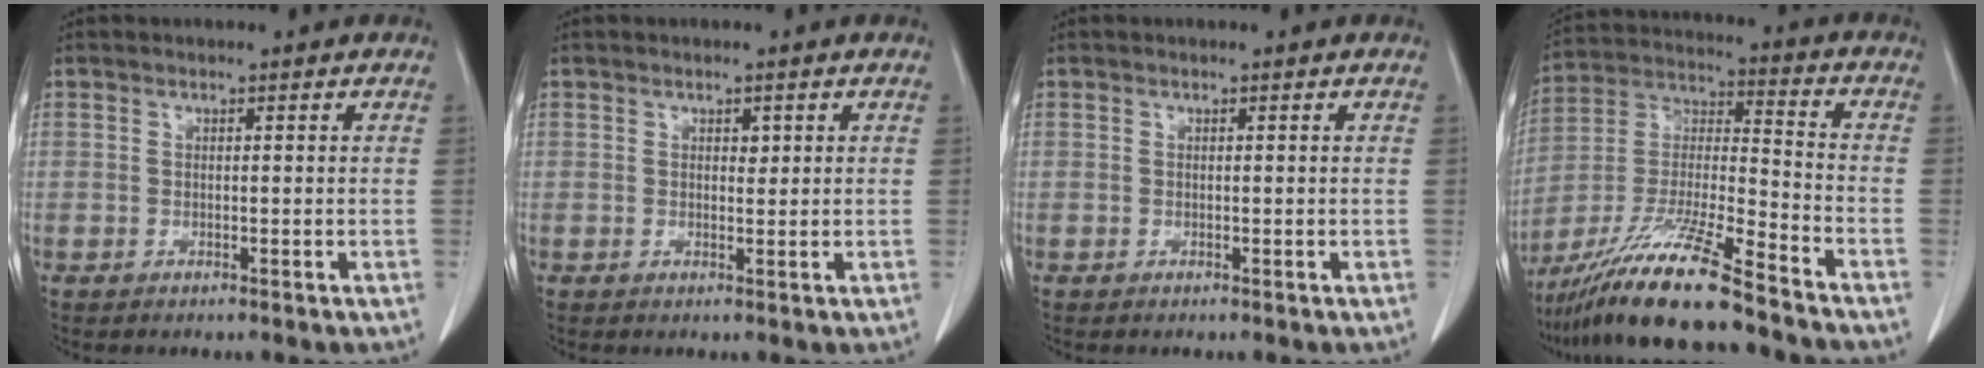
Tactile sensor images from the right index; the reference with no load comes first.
{"total": 1.1, "force": [0.5, 0.6, 0.8], "torque": [-0.009, -0.002, 0.007]}
{"total": 0.0}
{"total": 16.9, "force": [-13.2, 0.1, 10.6], "torque": [-0.228, -0.028, -0.247]}